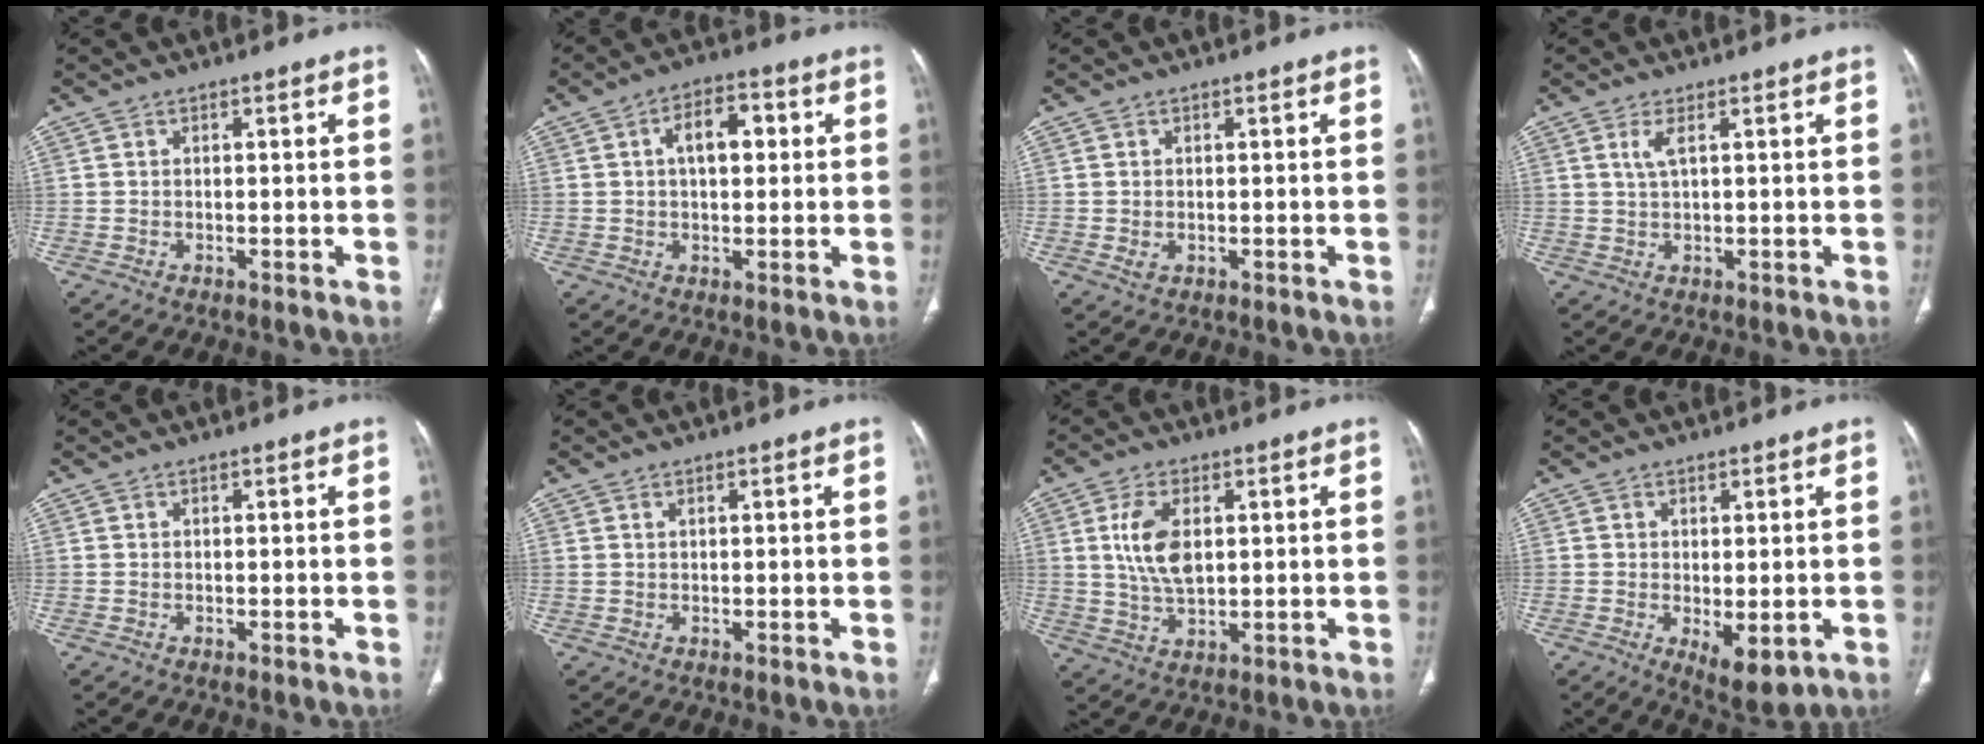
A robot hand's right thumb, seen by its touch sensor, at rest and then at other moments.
{"total": 7.5, "force": [1.5, 4.1, 6.1], "torque": [-0.085, 0.014, 0.021]}
{"total": 1.5, "force": [-0.2, 1.1, 1.1], "torque": [-0.024, 0.000, 0.001]}
{"total": 2.5, "force": [1.0, 0.6, 2.2], "torque": [-0.059, 0.001, 0.027]}
{"total": 0.0}
{"total": 0.6, "force": [0.4, 0.2, 0.4], "torque": [-0.009, 0.004, 0.009]}
{"total": 8.7, "force": [1.8, 4.7, 7.1], "torque": [-0.140, -0.008, 0.040]}
{"total": 6.5, "force": [-1.6, 2.8, 5.6], "torque": [-0.081, -0.018, -0.012]}